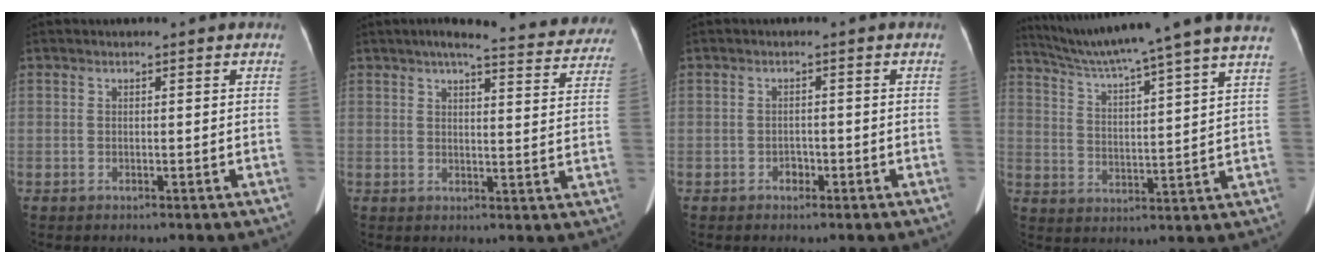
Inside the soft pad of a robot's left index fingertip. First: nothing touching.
{"total": 17.6, "force": [15.9, 2.5, 7.1], "torque": [-0.079, -0.021, 0.172]}
{"total": 1.3, "force": [-1.0, 0.8, 0.3], "torque": [-0.004, -0.003, -0.015]}
{"total": 21.9, "force": [18.9, -1.8, 10.8], "torque": [-0.185, -0.015, 0.263]}